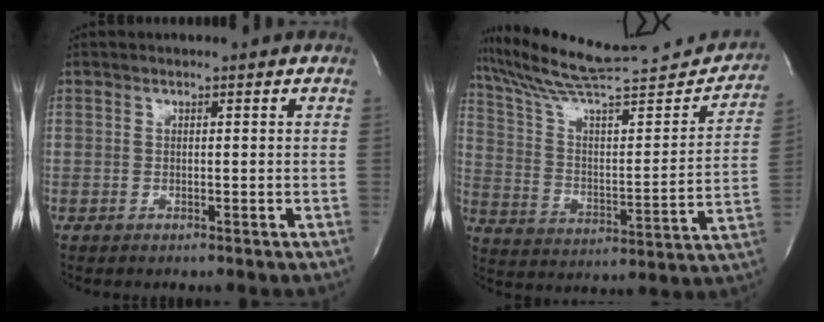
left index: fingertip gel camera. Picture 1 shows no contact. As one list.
[{"total": 25.6, "force": [23.5, 2.4, 9.9], "torque": [-0.160, -0.033, 0.344]}]